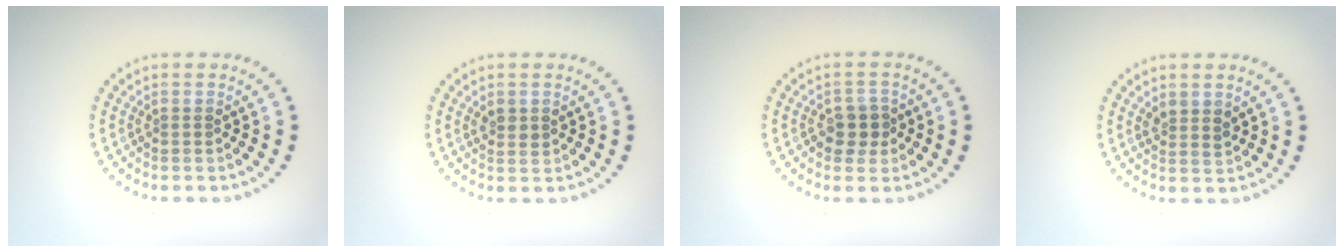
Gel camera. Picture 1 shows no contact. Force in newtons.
{"total": 1.1, "press": 1.1, "slide": 0.3}
{"total": 2.4, "press": 2.2, "slide": 0.8}
{"total": 1.4, "press": 1.3, "slide": 0.7}